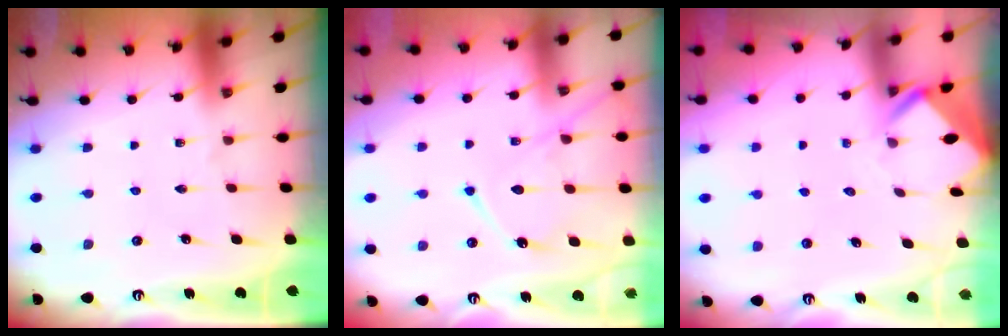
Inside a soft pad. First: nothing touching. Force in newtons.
{"total": 11.8, "press": 11.7, "slide": 1.2}
{"total": 2.8, "press": 2.8, "slide": 0.2}